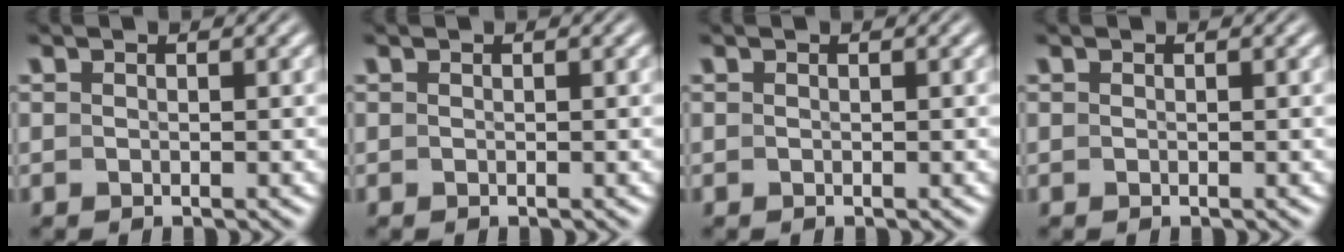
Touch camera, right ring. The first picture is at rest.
{"total": 0.0}
{"total": 0.0}
{"total": 0.0}